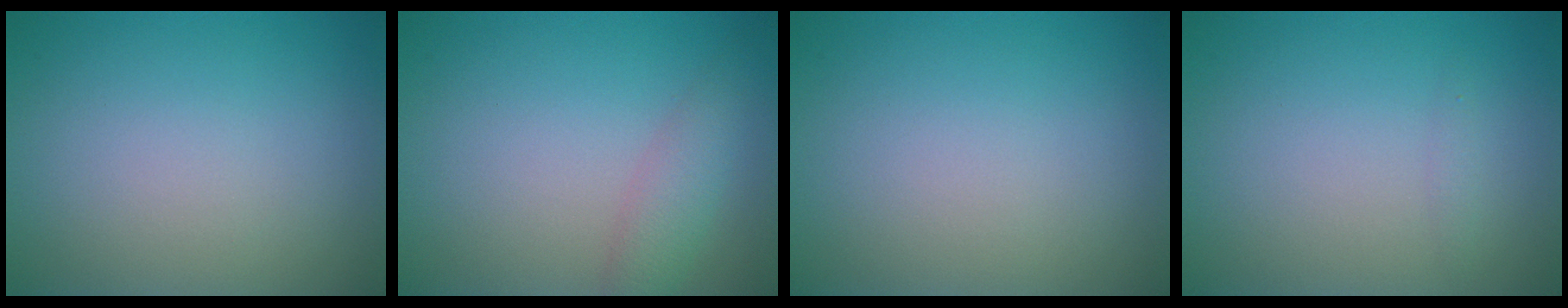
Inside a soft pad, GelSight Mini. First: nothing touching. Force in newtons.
{"total": 2.5, "press": 2.5, "slide": 0.1}
{"total": 0.0}
{"total": 0.6, "press": 0.6, "slide": 0.1}